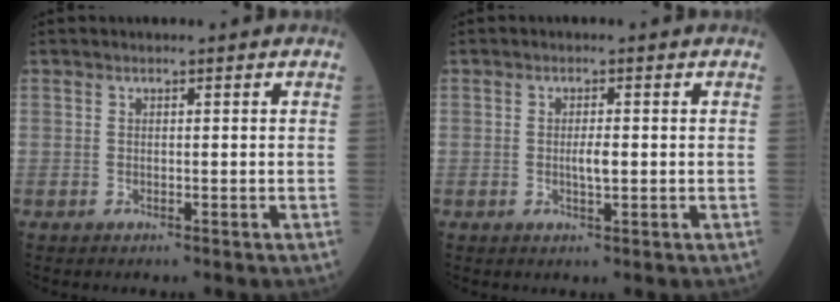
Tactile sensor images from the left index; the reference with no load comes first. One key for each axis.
{"total": 2.1, "fx": -0.1, "fy": 0.4, "fz": 2.0, "tx": -0.039, "ty": 0.000, "tz": -0.001}